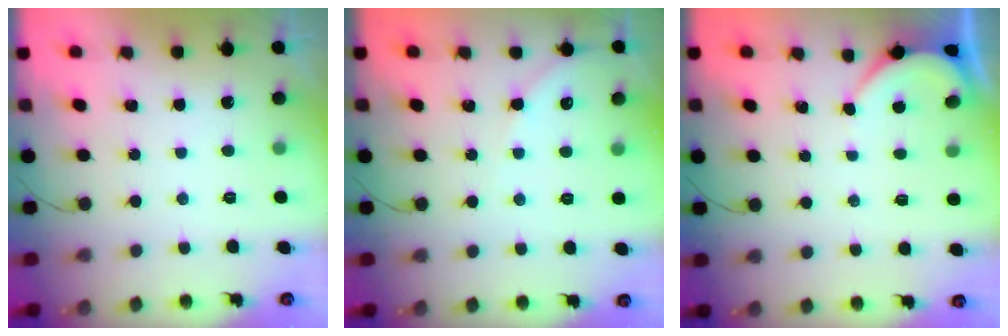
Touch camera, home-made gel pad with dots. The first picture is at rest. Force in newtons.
{"total": 3.0, "press": 3.0, "slide": 0.6}
{"total": 2.1, "press": 2.1, "slide": 0.3}